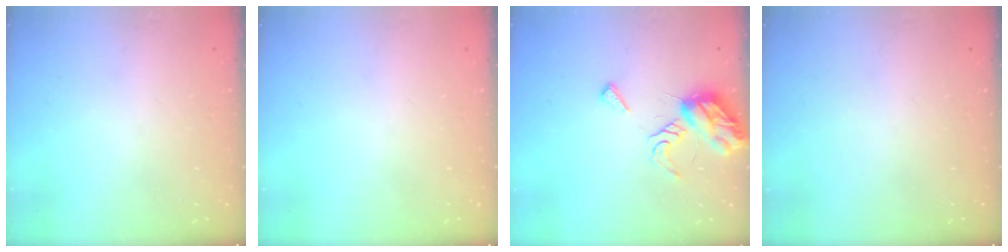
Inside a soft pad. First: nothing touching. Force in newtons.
{"total": 0.0}
{"total": 9.5, "press": 9.5, "slide": 0.6}
{"total": 0.0}